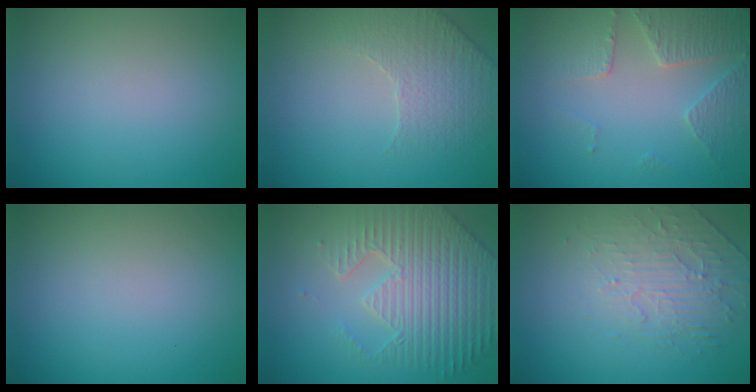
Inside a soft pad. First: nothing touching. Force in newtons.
{"total": 2.2, "press": 2.0, "slide": 1.0}
{"total": 3.6, "press": 3.2, "slide": 1.5}
{"total": 0.0}
{"total": 6.9, "press": 5.4, "slide": 4.3}
{"total": 2.5, "press": 1.8, "slide": 1.6}